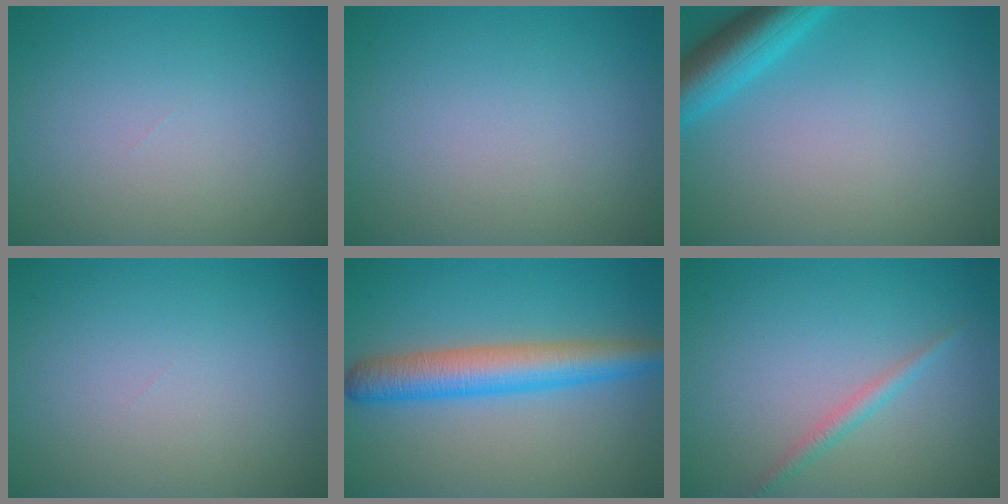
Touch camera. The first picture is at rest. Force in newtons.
{"total": 0.0}
{"total": 4.9, "press": 4.9, "slide": 0.3}
{"total": 0.0}
{"total": 5.6, "press": 5.6, "slide": 0.1}
{"total": 1.4, "press": 1.4, "slide": 0.1}